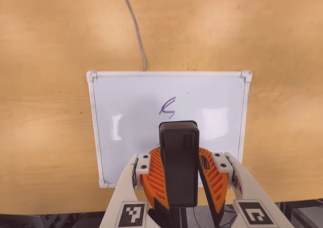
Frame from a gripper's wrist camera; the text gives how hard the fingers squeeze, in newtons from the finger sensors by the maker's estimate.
{"total": 11.2, "left": 11.0, "right": 11.4}